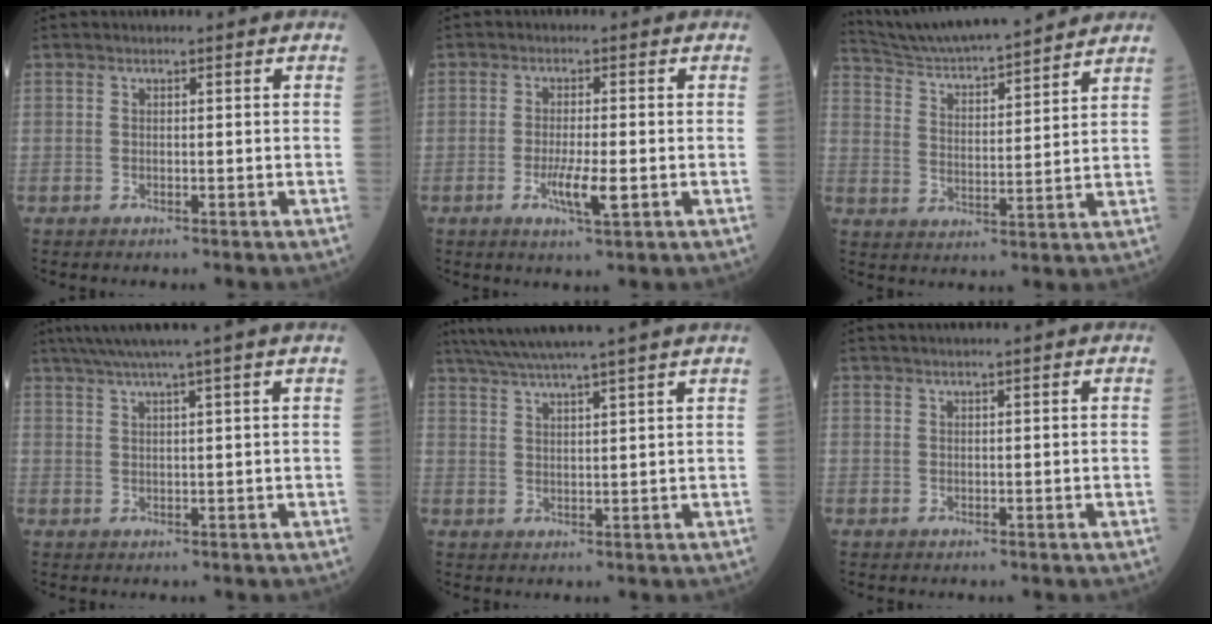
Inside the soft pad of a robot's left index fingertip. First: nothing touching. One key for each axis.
{"total": 4.7, "fx": -1.5, "fy": 0.5, "fz": 4.4, "tx": -0.087, "ty": -0.007, "tz": -0.024}
{"total": 16.3, "fx": 15.2, "fy": 1.1, "fz": 5.8, "tx": -0.108, "ty": 0.010, "tz": 0.242}
{"total": 7.2, "fx": 5.6, "fy": -2.0, "fz": 3.9, "tx": -0.058, "ty": 0.017, "tz": 0.081}
{"total": 12.0, "fx": 10.3, "fy": -1.7, "fz": 5.8, "tx": -0.101, "ty": 0.008, "tz": 0.147}
{"total": 3.2, "fx": 2.8, "fy": -0.3, "fz": 1.5, "tx": -0.013, "ty": 0.022, "tz": 0.041}